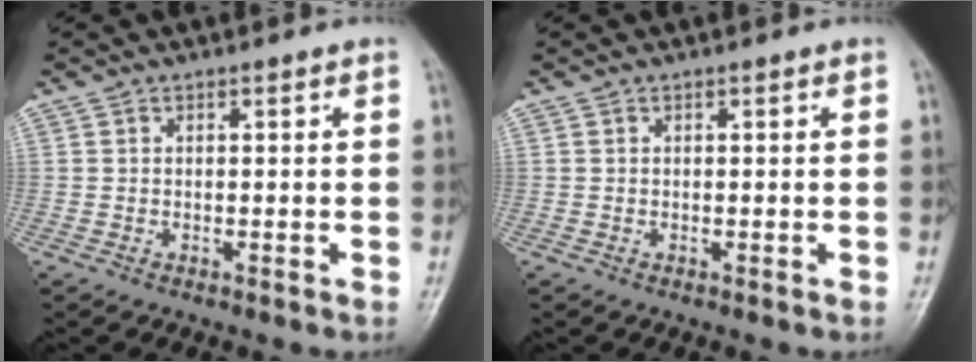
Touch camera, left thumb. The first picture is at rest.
{"total": 0.0}